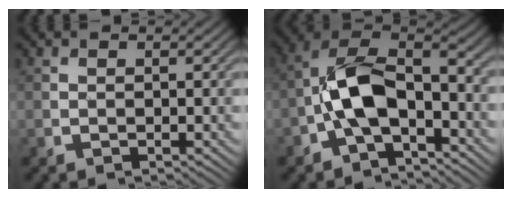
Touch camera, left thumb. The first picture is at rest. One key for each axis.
{"total": 10.2, "fx": -2.8, "fy": 5.4, "fz": 8.2, "tx": -0.156, "ty": 0.013, "tz": -0.062}